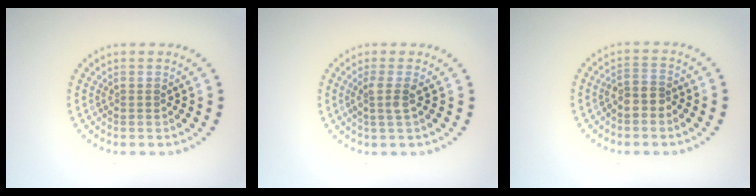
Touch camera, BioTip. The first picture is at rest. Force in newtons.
{"total": 1.8, "press": 1.3, "slide": 1.2}
{"total": 2.2, "press": 1.9, "slide": 1.1}